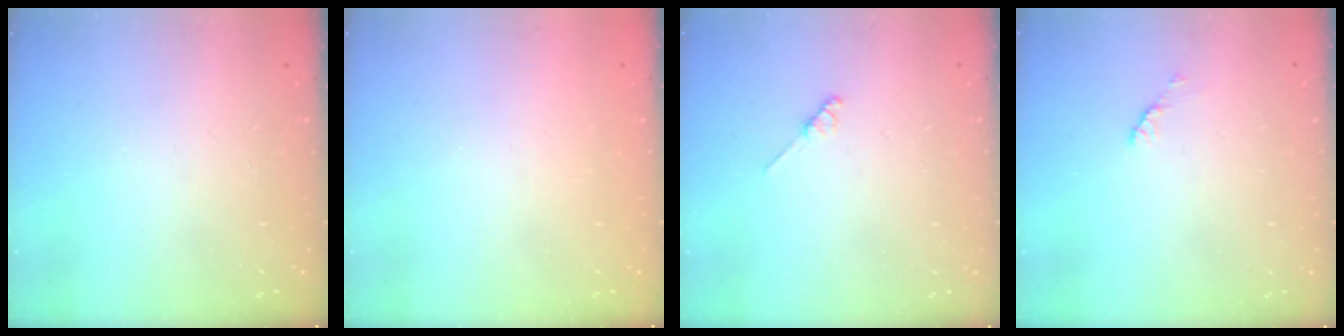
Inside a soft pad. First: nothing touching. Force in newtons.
{"total": 1.3, "press": 1.3, "slide": 0.2}
{"total": 2.0, "press": 1.9, "slide": 0.3}
{"total": 2.8, "press": 2.7, "slide": 0.4}